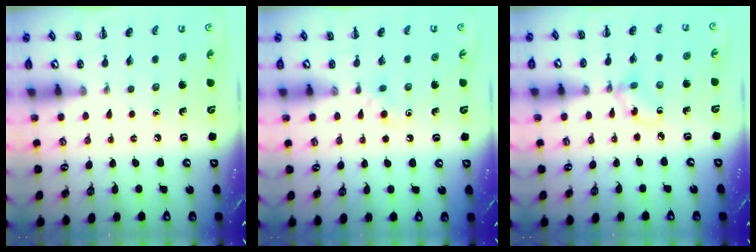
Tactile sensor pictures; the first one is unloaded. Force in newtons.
{"total": 3.7, "press": 3.4, "slide": 1.4}
{"total": 2.9, "press": 2.8, "slide": 0.9}